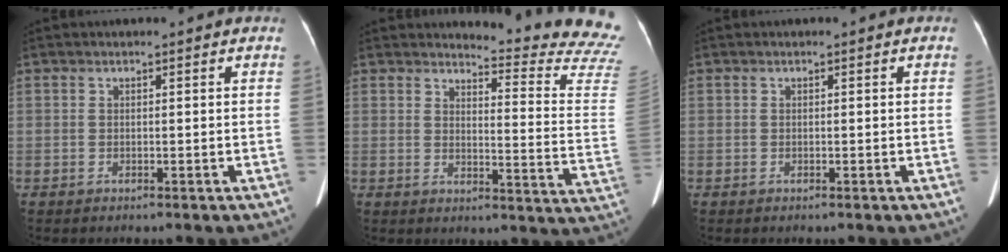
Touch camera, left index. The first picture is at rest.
{"total": 16.5, "force": [16.3, -1.3, 2.5], "torque": [-0.023, -0.168, 0.159]}
{"total": 0.0}